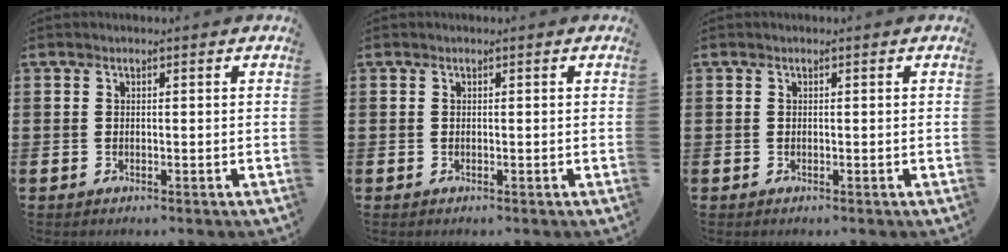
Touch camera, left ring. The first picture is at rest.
{"total": 0.0}
{"total": 0.0}